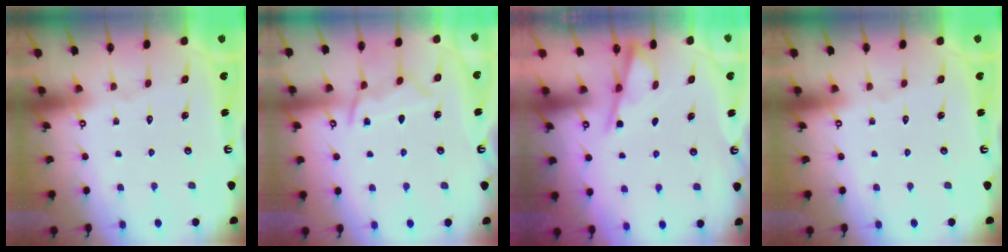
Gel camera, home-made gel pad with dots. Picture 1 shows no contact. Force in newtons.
{"total": 9.0, "press": 8.9, "slide": 0.9}
{"total": 2.4, "press": 2.4, "slide": 0.4}
{"total": 0.0}